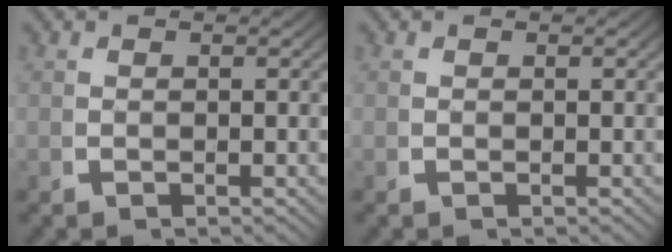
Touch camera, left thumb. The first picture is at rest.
{"total": 0.0}